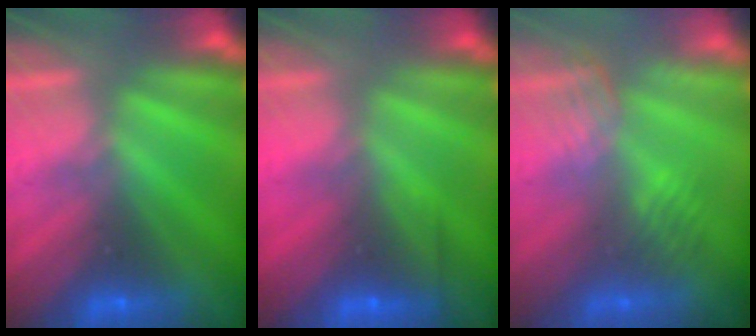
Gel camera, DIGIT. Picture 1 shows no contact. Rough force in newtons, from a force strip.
{"total": 2.4}
{"total": 2.5}